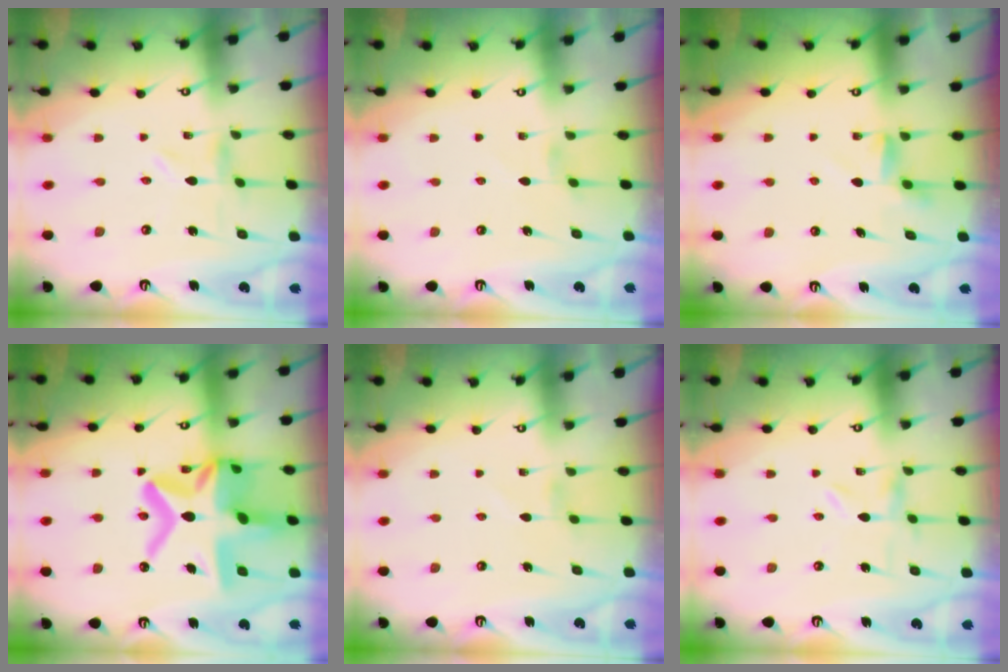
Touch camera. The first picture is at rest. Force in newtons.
{"total": 1.3, "press": 1.2, "slide": 0.4}
{"total": 3.7, "press": 3.6, "slide": 0.4}
{"total": 23.5, "press": 23.3, "slide": 2.5}
{"total": 1.8, "press": 1.8, "slide": 0.4}
{"total": 0.0}